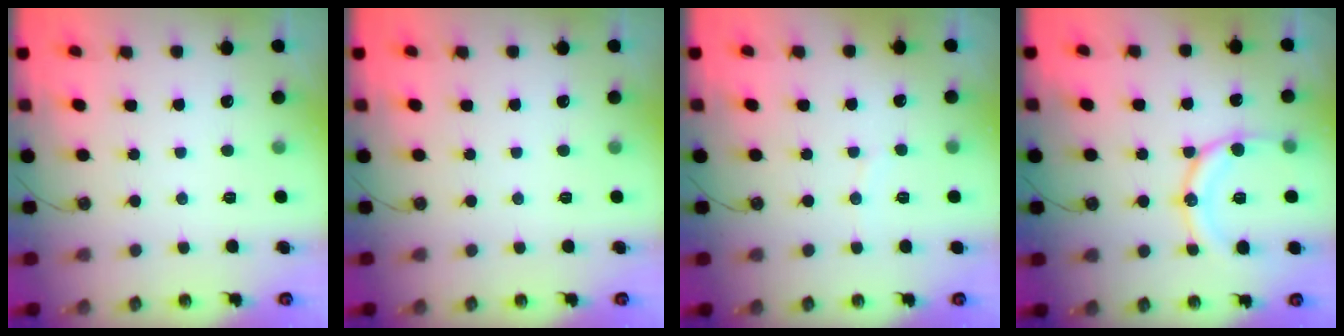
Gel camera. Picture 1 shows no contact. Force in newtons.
{"total": 0.0}
{"total": 2.8, "press": 2.8, "slide": 0.4}
{"total": 14.4, "press": 14.2, "slide": 2.6}